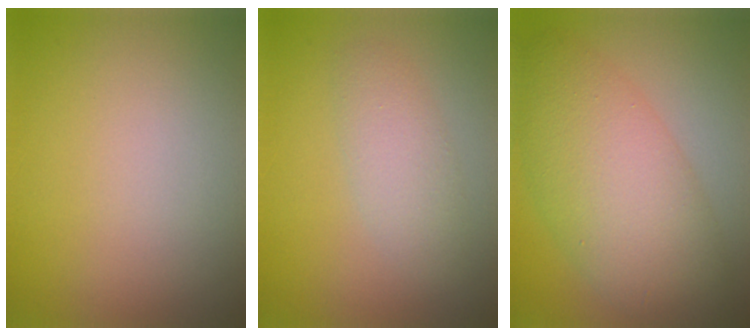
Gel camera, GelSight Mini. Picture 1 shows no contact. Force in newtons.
{"total": 2.5, "press": 2.5, "slide": 0.1}
{"total": 8.4, "press": 8.4, "slide": 0.2}